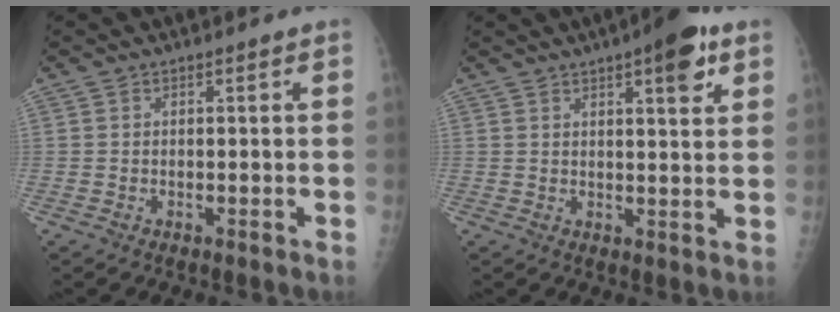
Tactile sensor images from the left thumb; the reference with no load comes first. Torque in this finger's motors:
{"motor_torque": [1.09, 0.90, 1.11, -0.31, 0.06]}